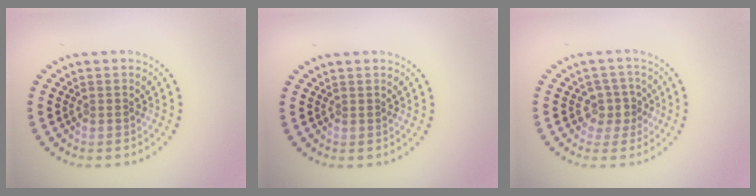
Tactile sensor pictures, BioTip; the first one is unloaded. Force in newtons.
{"total": 0.0}
{"total": 2.3, "press": 1.9, "slide": 1.2}